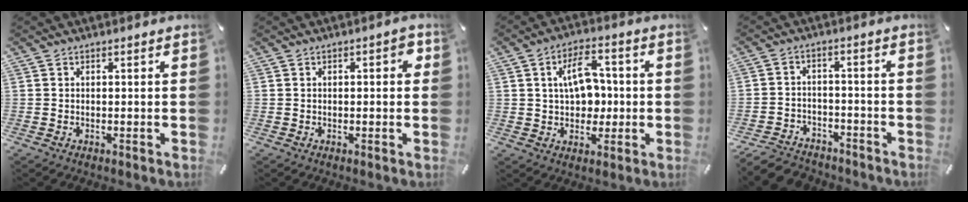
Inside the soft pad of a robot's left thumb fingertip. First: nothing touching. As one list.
[{"total": 2.5, "force": [0.2, 1.2, 2.2], "torque": [-0.027, 0.003, -0.003]}, {"total": 10.6, "force": [1.0, 7.5, 7.3], "torque": [-0.111, 0.006, 0.016]}, {"total": 6.4, "force": [-5.4, 3.1, 1.5], "torque": [-0.032, 0.025, -0.105]}]